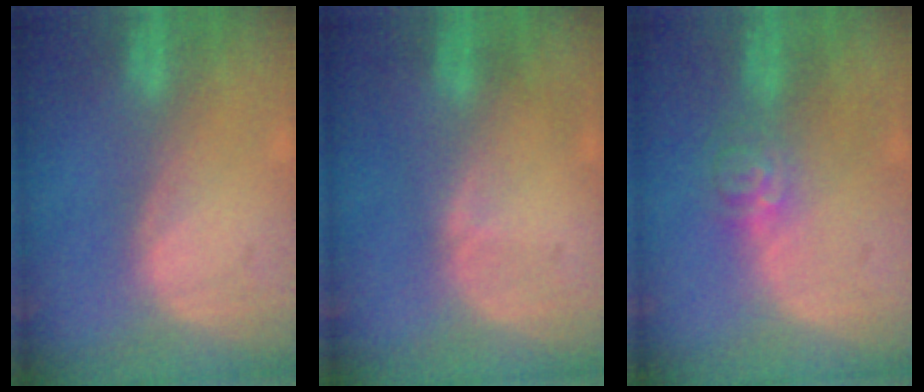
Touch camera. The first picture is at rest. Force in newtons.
{"total": 0.5, "press": 0.5, "slide": 0.2}
{"total": 3.9, "press": 3.6, "slide": 1.6}